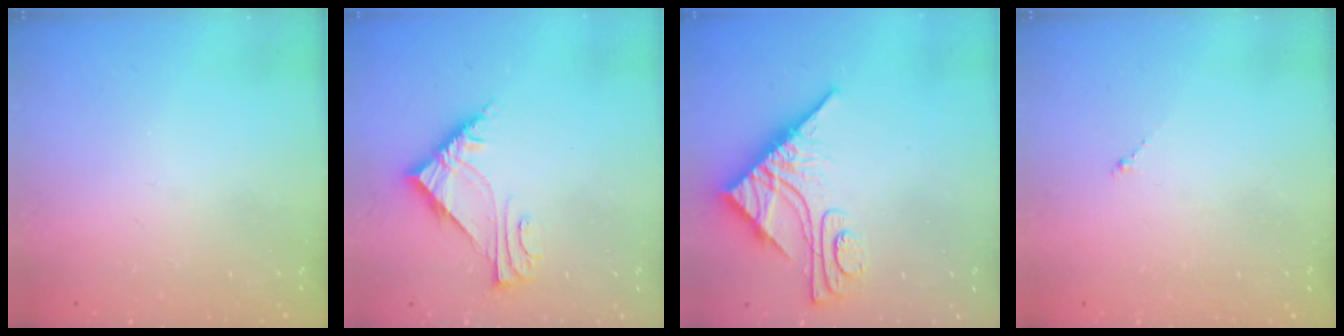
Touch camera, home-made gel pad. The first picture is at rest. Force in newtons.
{"total": 6.6, "press": 6.6, "slide": 0.4}
{"total": 10.9, "press": 10.8, "slide": 1.0}
{"total": 0.7, "press": 0.6, "slide": 0.4}